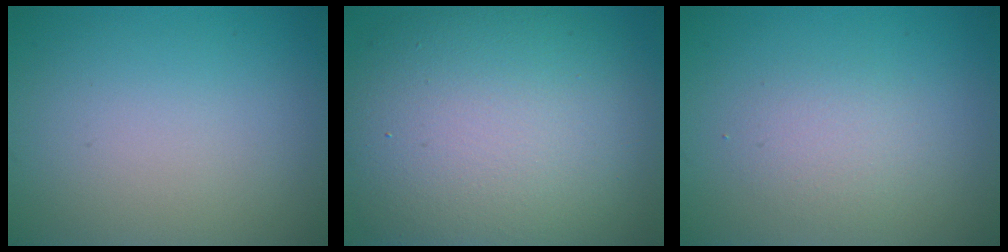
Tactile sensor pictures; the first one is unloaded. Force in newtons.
{"total": 13.8, "press": 13.7, "slide": 1.4}
{"total": 1.9, "press": 1.8, "slide": 0.2}